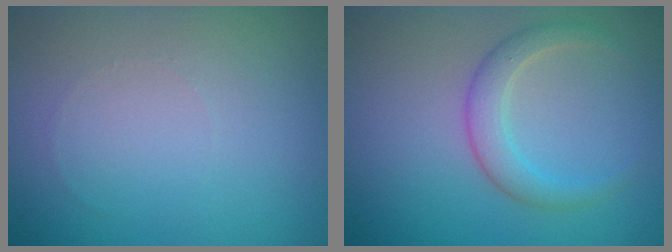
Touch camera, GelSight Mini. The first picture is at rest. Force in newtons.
{"total": 2.5, "press": 2.5, "slide": 0.2}